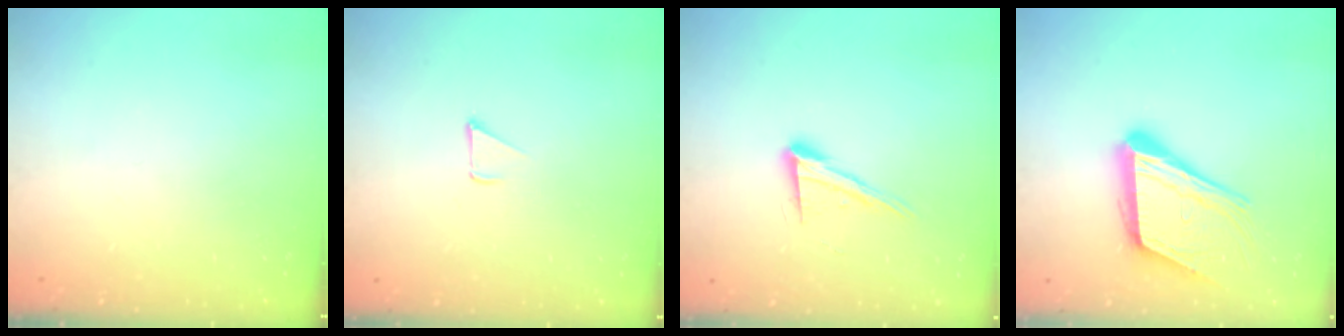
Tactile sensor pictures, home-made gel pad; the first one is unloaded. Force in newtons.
{"total": 1.8, "press": 1.7, "slide": 0.1}
{"total": 13.2, "press": 12.7, "slide": 3.4}
{"total": 18.7, "press": 18.4, "slide": 3.0}